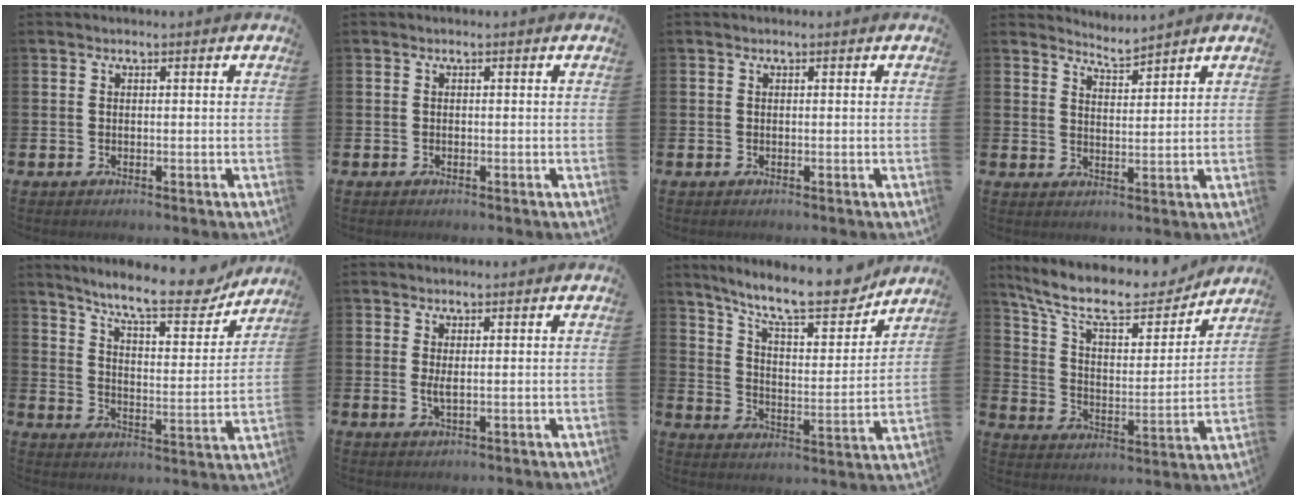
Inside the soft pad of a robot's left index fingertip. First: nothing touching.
{"total": 0.0}
{"total": 0.0}
{"total": 3.7, "force": [3.7, -0.2, -0.4], "torque": [0.004, -0.027, 0.065]}
{"total": 10.3, "force": [9.2, 1.7, 4.3], "torque": [-0.098, -0.057, 0.154]}
{"total": 1.5, "force": [0.4, 0.3, 1.5], "torque": [-0.026, -0.001, 0.006]}
{"total": 12.3, "force": [10.7, 2.4, 5.5], "torque": [-0.125, -0.068, 0.184]}
{"total": 12.5, "force": [10.9, 3.5, 5.2], "torque": [-0.134, -0.066, 0.186]}